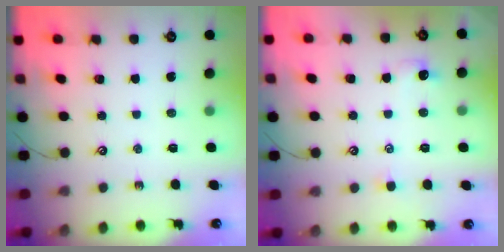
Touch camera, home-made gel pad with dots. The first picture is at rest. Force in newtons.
{"total": 1.2, "press": 0.9, "slide": 0.7}